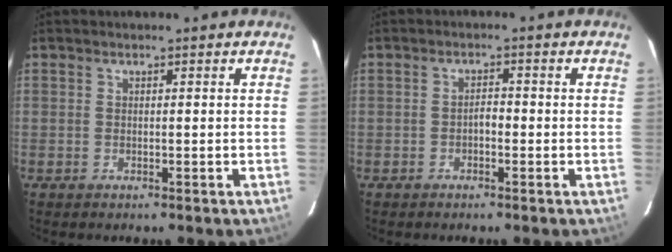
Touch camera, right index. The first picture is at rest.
{"total": 1.6, "force": [-0.6, 0.7, 1.3], "torque": [-0.018, 0.006, -0.012]}